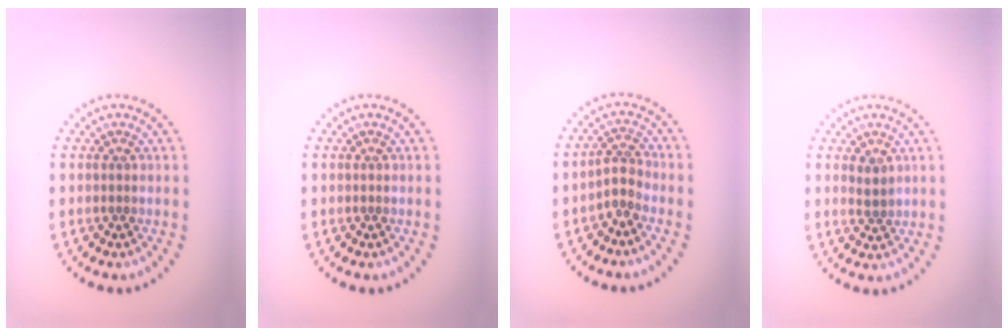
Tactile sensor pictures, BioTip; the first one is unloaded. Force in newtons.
{"total": 0.0}
{"total": 1.9, "press": 1.2, "slide": 1.4}
{"total": 1.1, "press": 0.9, "slide": 0.6}